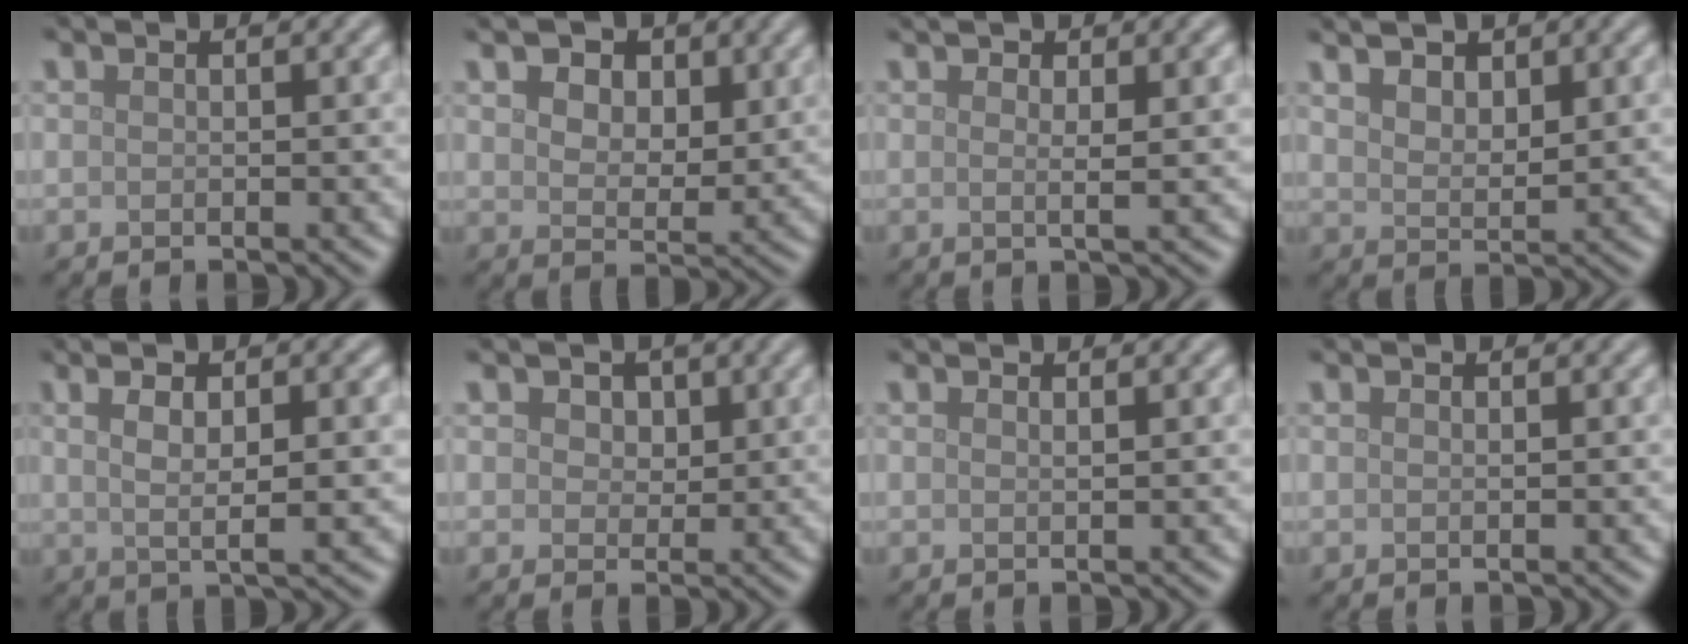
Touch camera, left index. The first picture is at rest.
{"total": 6.6, "force": [3.7, 3.8, 4.0], "torque": [-0.064, 0.013, 0.036]}
{"total": 2.9, "force": [1.1, 0.7, 2.6], "torque": [-0.030, 0.003, 0.009]}
{"total": 5.1, "force": [3.2, 2.4, 3.2], "torque": [-0.046, 0.023, 0.040]}
{"total": 5.8, "force": [1.2, 1.7, 5.4], "torque": [-0.073, 0.006, 0.016]}
{"total": 2.4, "force": [1.2, 1.8, 1.1], "torque": [-0.022, 0.003, 0.011]}
{"total": 0.6, "force": [0.4, 0.2, 0.4], "torque": [0.002, -0.001, 0.005]}
{"total": 0.0}